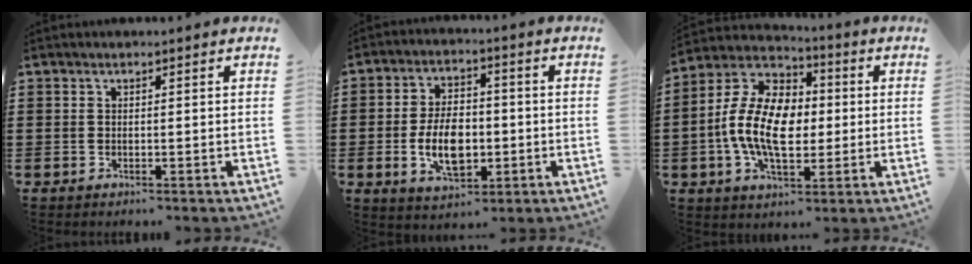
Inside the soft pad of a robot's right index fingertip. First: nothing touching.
{"total": 8.6, "force": [-1.6, 5.0, 6.8], "torque": [-0.125, 0.001, -0.032]}
{"total": 12.8, "force": [-1.1, 8.0, 9.9], "torque": [-0.240, 0.005, -0.024]}